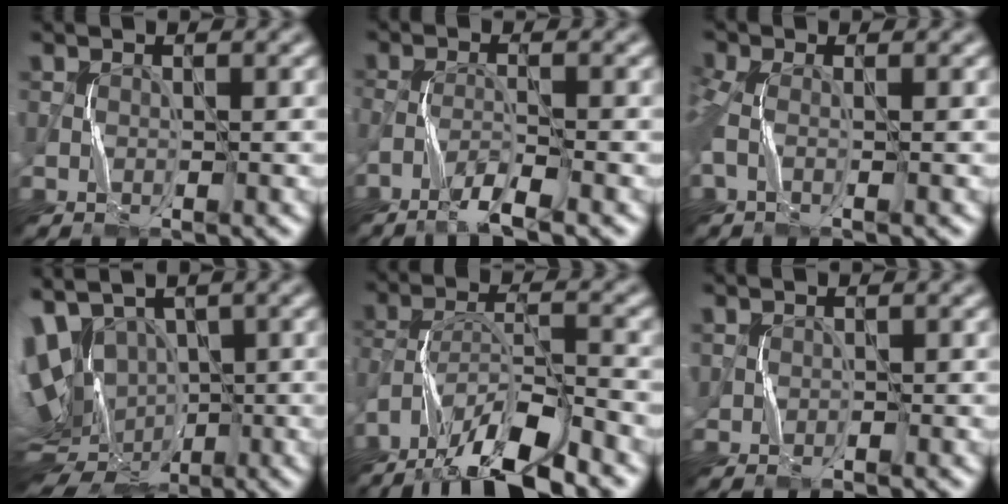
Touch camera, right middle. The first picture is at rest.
{"total": 3.0, "force": [-2.1, 0.2, 2.2], "torque": [-0.047, 0.003, -0.050]}
{"total": 3.0, "force": [-0.3, 1.3, 2.7], "torque": [-0.066, 0.003, -0.014]}
{"total": 13.2, "force": [-2.4, 9.5, 8.8], "torque": [-0.163, -0.002, -0.003]}
{"total": 10.3, "force": [-8.0, 2.1, 6.1], "torque": [-0.110, 0.007, -0.142]}
{"total": 0.5, "force": [-0.2, 0.4, 0.2], "torque": [-0.003, 0.001, -0.003]}